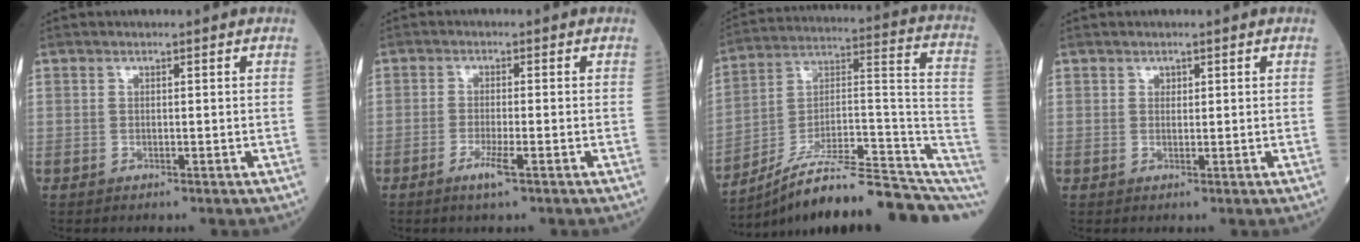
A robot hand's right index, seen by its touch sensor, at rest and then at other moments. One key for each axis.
{"total": 3.1, "fx": -1.7, "fy": 0.0, "fz": 2.6, "tx": -0.050, "ty": -0.006, "tz": -0.034}
{"total": 21.2, "fx": -16.0, "fy": 3.2, "fz": 13.5, "tx": -0.139, "ty": 0.052, "tz": -0.246}
{"total": 0.7, "fx": 0.4, "fy": 0.5, "fz": 0.2, "tx": 0.002, "ty": -0.003, "tz": 0.005}